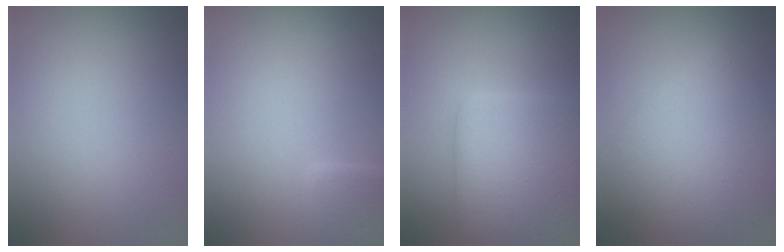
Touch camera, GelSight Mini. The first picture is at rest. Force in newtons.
{"total": 2.5, "press": 2.5, "slide": 0.1}
{"total": 7.5, "press": 7.5, "slide": 0.2}
{"total": 8.4, "press": 8.4, "slide": 0.1}